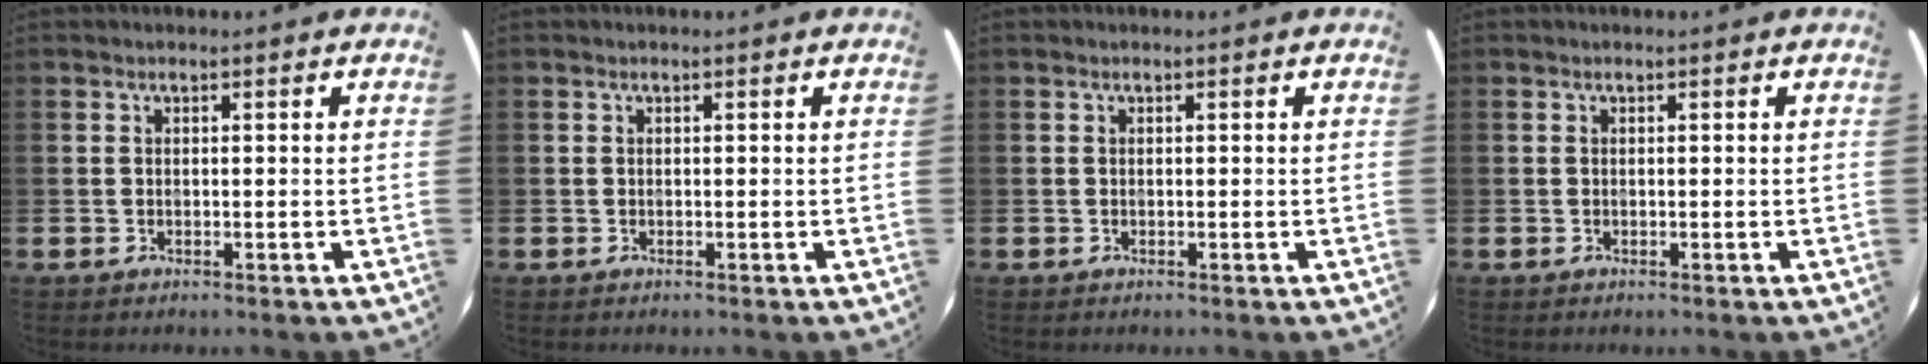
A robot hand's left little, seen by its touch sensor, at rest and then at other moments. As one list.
[{"total": 0.0}, {"total": 0.0}, {"total": 0.0}]